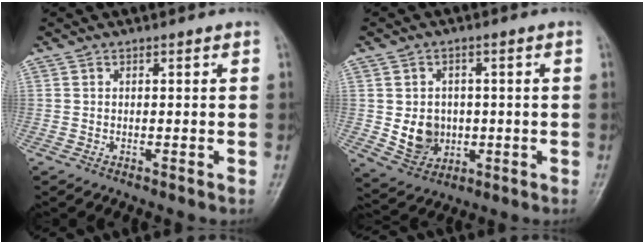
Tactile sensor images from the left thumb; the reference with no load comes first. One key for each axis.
{"total": 7.5, "fx": -0.5, "fy": 6.4, "fz": 3.9, "tx": -0.035, "ty": -0.001, "tz": 0.005}